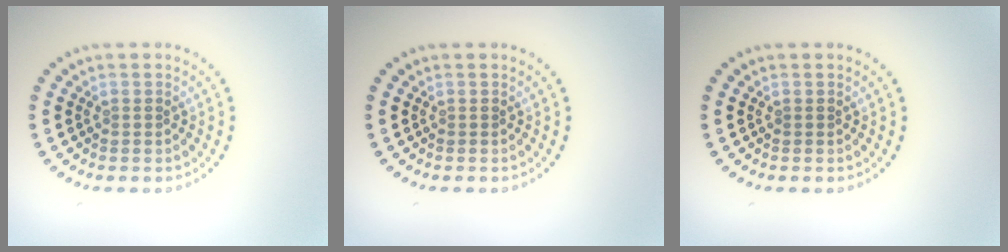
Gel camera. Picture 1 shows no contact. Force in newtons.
{"total": 0.0}
{"total": 0.0}